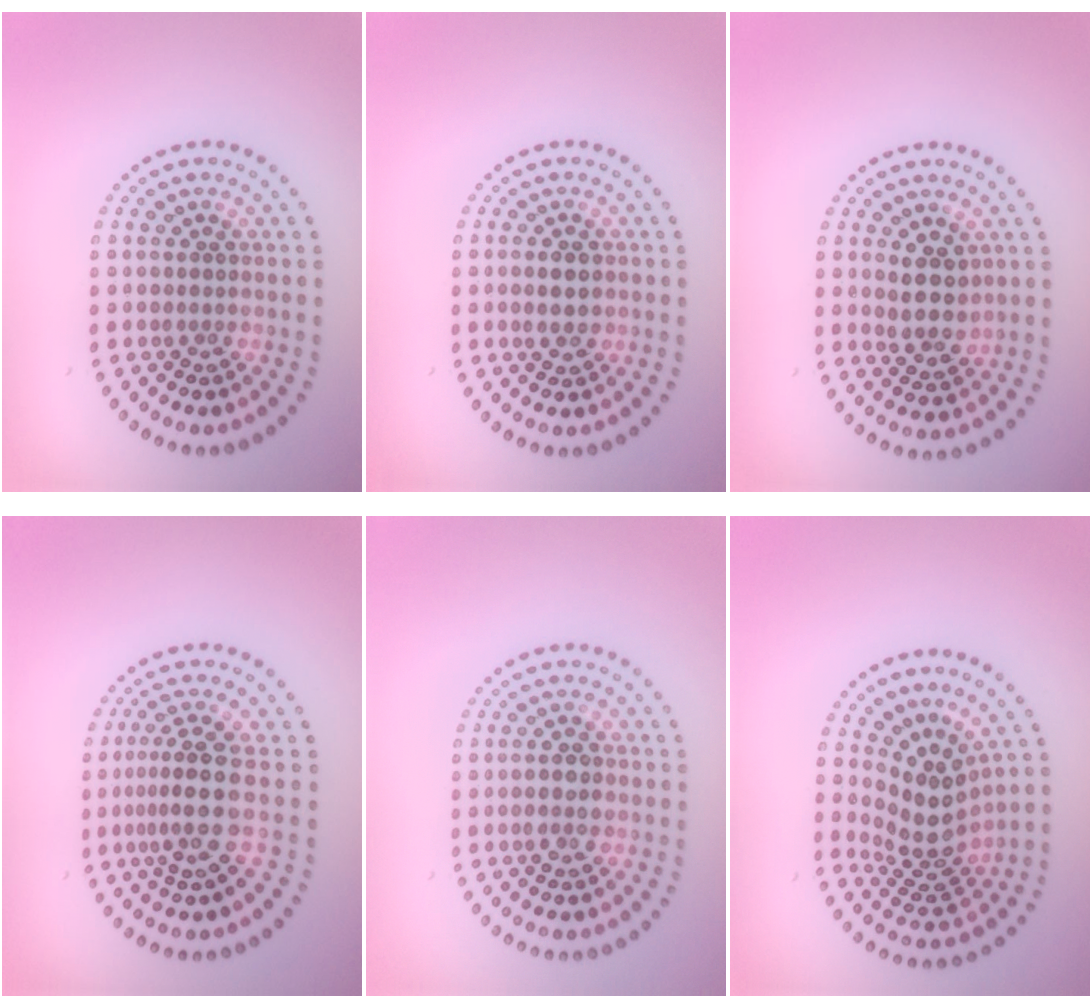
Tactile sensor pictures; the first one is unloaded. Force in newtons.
{"total": 1.7, "press": 1.7, "slide": 0.1}
{"total": 3.2, "press": 2.9, "slide": 1.2}
{"total": 3.9, "press": 3.0, "slide": 2.5}
{"total": 1.9, "press": 1.9, "slide": 0.3}
{"total": 4.1, "press": 3.0, "slide": 2.8}